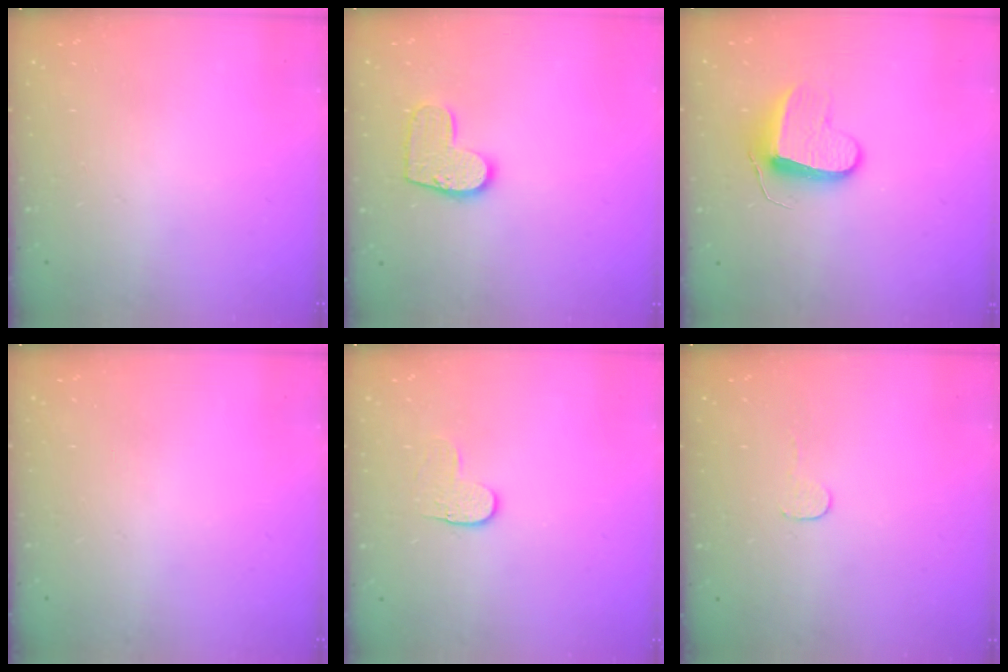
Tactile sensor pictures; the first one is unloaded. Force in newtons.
{"total": 10.2, "press": 10.2, "slide": 0.2}
{"total": 9.9, "press": 9.8, "slide": 0.6}
{"total": 0.0}
{"total": 3.6, "press": 3.6, "slide": 0.4}
{"total": 2.7, "press": 2.7, "slide": 0.2}